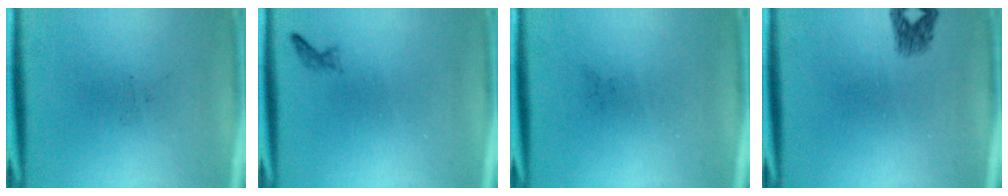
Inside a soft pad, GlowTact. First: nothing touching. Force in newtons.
{"total": 0.6}
{"total": 0.0}
{"total": 1.8}